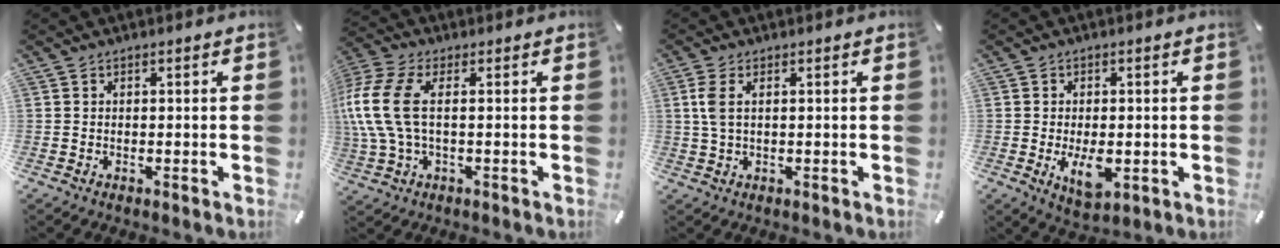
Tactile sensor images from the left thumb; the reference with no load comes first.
{"total": 12.0, "force": [0.9, 5.9, 10.4], "torque": [-0.233, -0.010, 0.018]}
{"total": 4.0, "force": [1.0, 1.6, 3.5], "torque": [-0.088, -0.002, 0.012]}
{"total": 7.0, "force": [-1.3, 3.8, 5.7], "torque": [-0.111, -0.013, -0.026]}